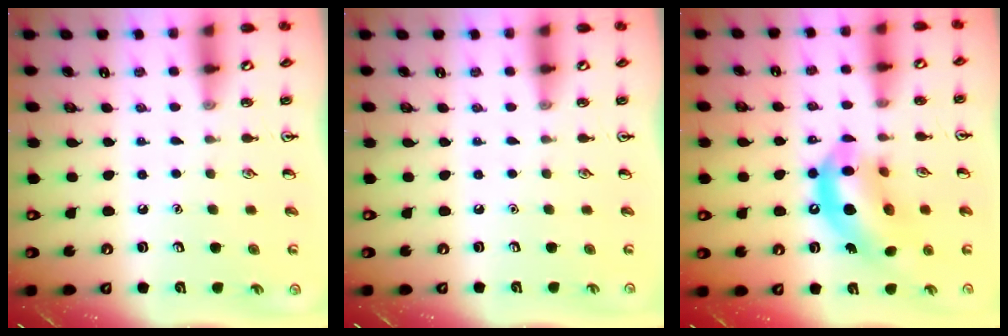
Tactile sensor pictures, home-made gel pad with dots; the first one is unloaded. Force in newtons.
{"total": 0.0}
{"total": 14.8, "press": 14.2, "slide": 4.3}